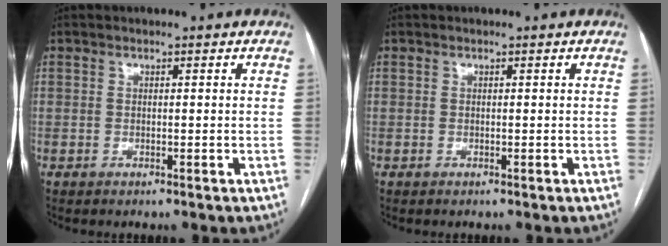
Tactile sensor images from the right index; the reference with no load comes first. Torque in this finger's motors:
{"motor_torque": [0.00, 0.00, 0.00, 0.00]}